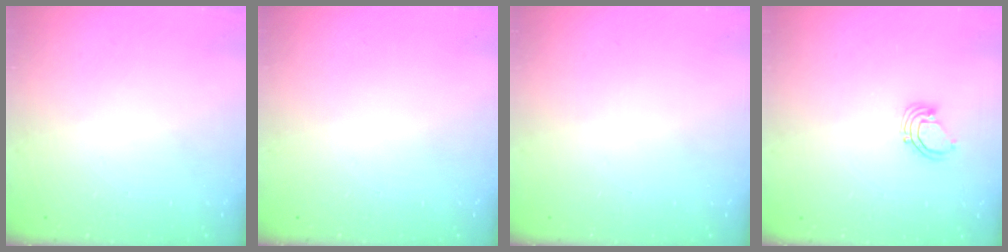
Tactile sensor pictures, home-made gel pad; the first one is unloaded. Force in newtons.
{"total": 0.0}
{"total": 0.0}
{"total": 2.9, "press": 2.9, "slide": 0.3}